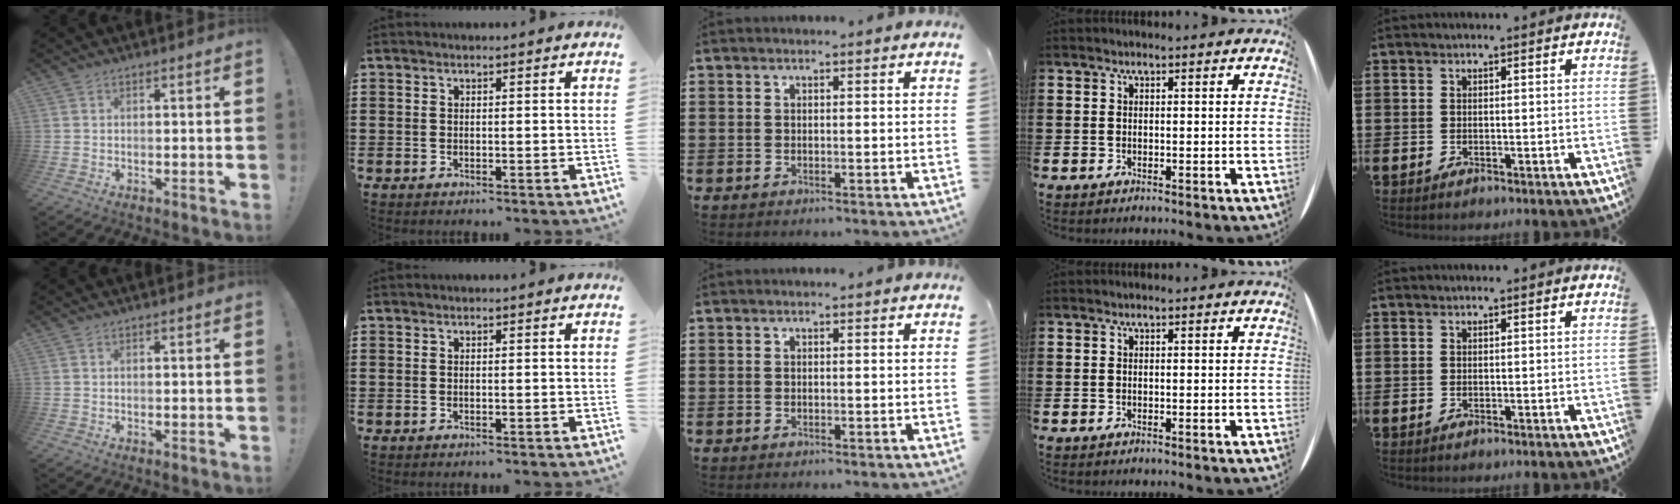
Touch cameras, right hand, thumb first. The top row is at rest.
{}